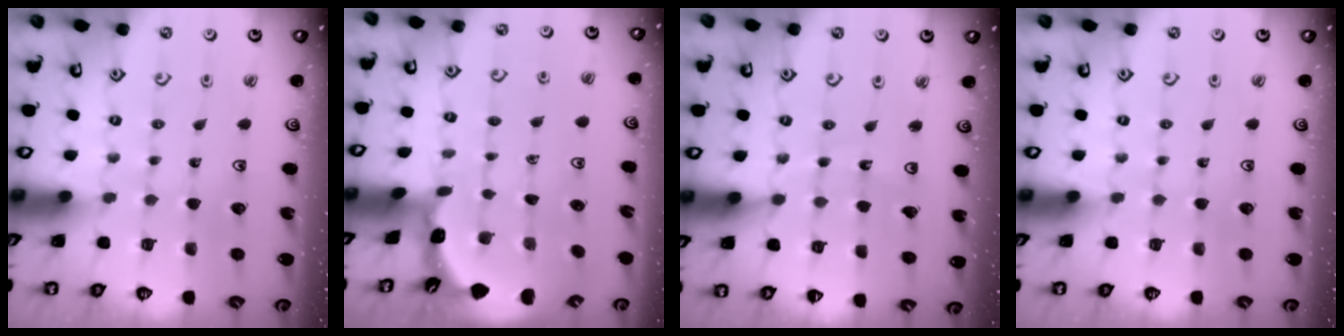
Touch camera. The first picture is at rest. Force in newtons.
{"total": 1.8, "press": 1.8, "slide": 0.1}
{"total": 6.3, "press": 6.2, "slide": 0.8}
{"total": 0.0}